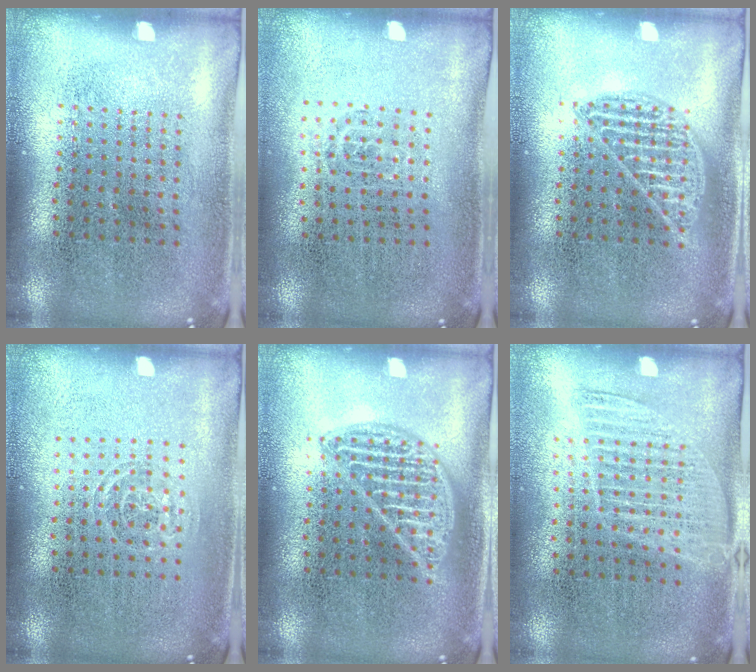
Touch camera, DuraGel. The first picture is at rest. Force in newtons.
{"total": 0.6, "press": 0.4, "slide": 0.4}
{"total": 1.0, "press": 1.0, "slide": 0.1}
{"total": 0.8, "press": 0.6, "slide": 0.6}
{"total": 2.3, "press": 2.3, "slide": 0.2}
{"total": 1.3, "press": 1.1, "slide": 0.6}